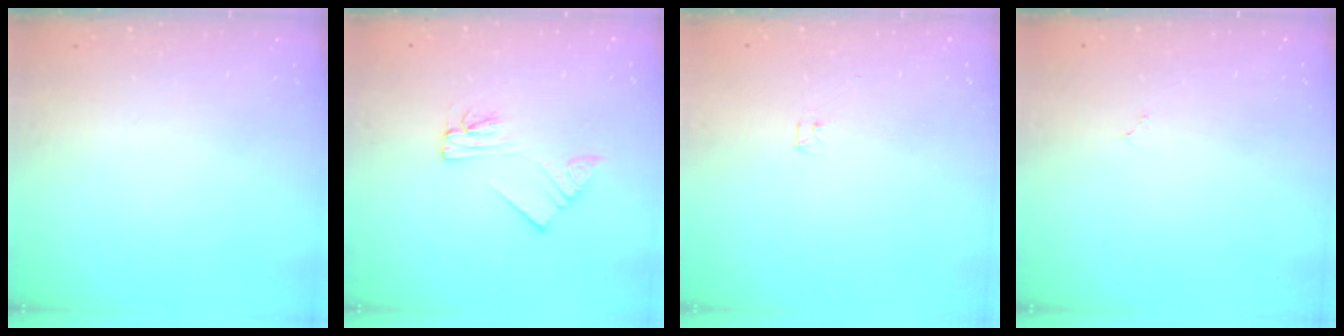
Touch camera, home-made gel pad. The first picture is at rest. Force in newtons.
{"total": 2.2, "press": 2.2, "slide": 0.1}
{"total": 2.4, "press": 2.3, "slide": 0.4}
{"total": 1.8, "press": 1.8, "slide": 0.3}